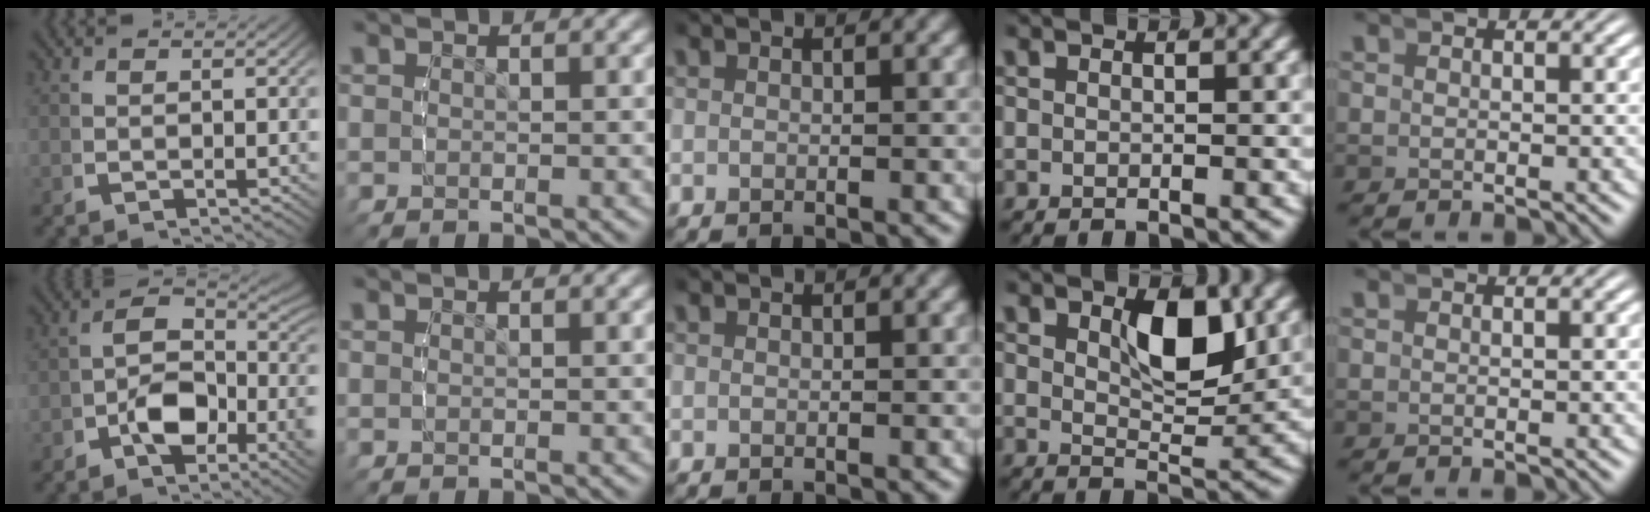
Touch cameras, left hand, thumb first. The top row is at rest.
{"thumb": {"total": 6.7, "force": [-0.8, 4.5, 4.9], "torque": [-0.077, -0.018, -0.017]}, "ring": {"total": 5.3, "force": [2.5, 2.2, 4.1], "torque": [-0.066, -0.024, 0.053]}}